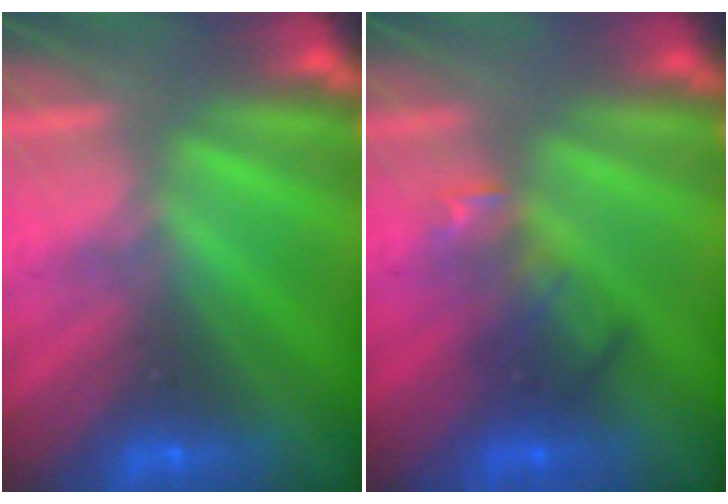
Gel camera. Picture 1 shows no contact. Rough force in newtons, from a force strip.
{"total": 2.4}